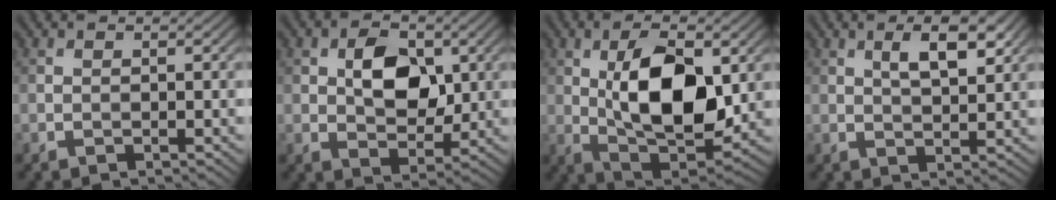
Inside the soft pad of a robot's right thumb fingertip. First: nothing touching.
{"total": 7.2, "force": [1.5, 4.7, 5.2], "torque": [-0.084, 0.001, 0.020]}
{"total": 12.6, "force": [1.5, 6.2, 10.9], "torque": [-0.190, -0.005, 0.034]}
{"total": 4.9, "force": [2.1, 1.8, 4.0], "torque": [-0.074, 0.000, 0.037]}